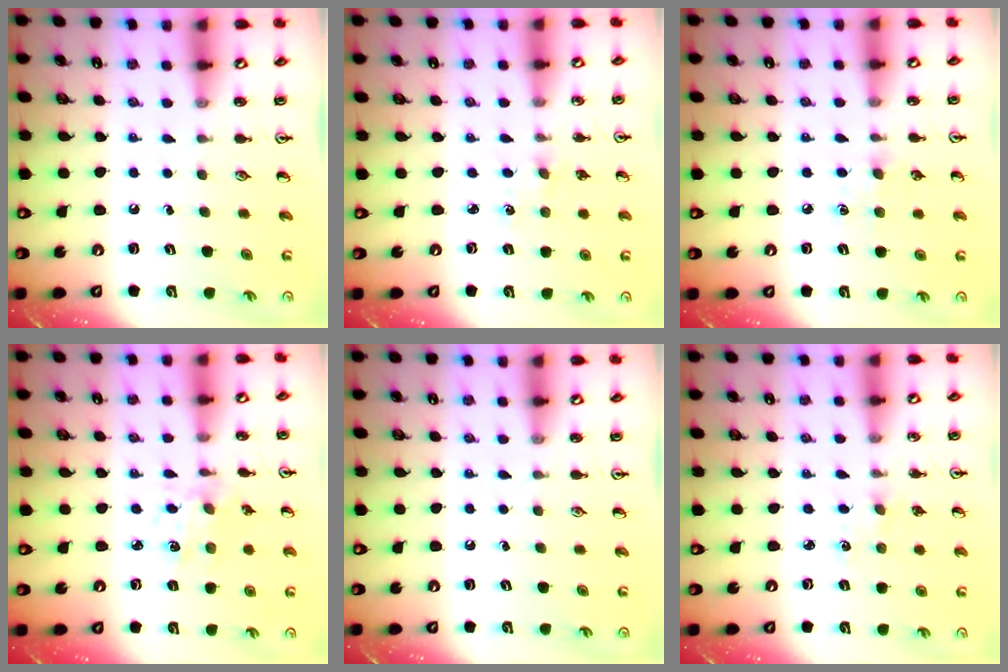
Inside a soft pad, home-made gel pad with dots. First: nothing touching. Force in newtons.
{"total": 1.3, "press": 1.3, "slide": 0.3}
{"total": 6.3, "press": 6.2, "slide": 0.7}
{"total": 2.4, "press": 2.4, "slide": 0.5}
{"total": 0.0}
{"total": 0.8, "press": 0.8, "slide": 0.2}